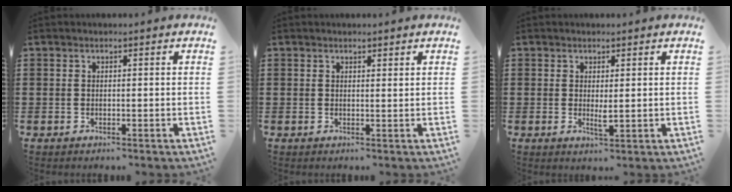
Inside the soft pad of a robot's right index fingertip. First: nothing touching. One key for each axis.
{"total": 0.8, "fx": 0.7, "fy": 0.3, "fz": 0.3, "tx": -0.008, "ty": 0.002, "tz": 0.013}
{"total": 1.9, "fx": 0.4, "fy": 0.6, "fz": 1.8, "tx": -0.036, "ty": -0.002, "tz": 0.008}